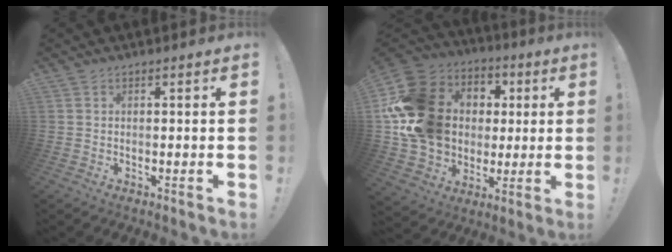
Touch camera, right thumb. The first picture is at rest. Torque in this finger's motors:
{"motor_torque": [2.54, 2.47, 1.78, -0.10, 0.57]}